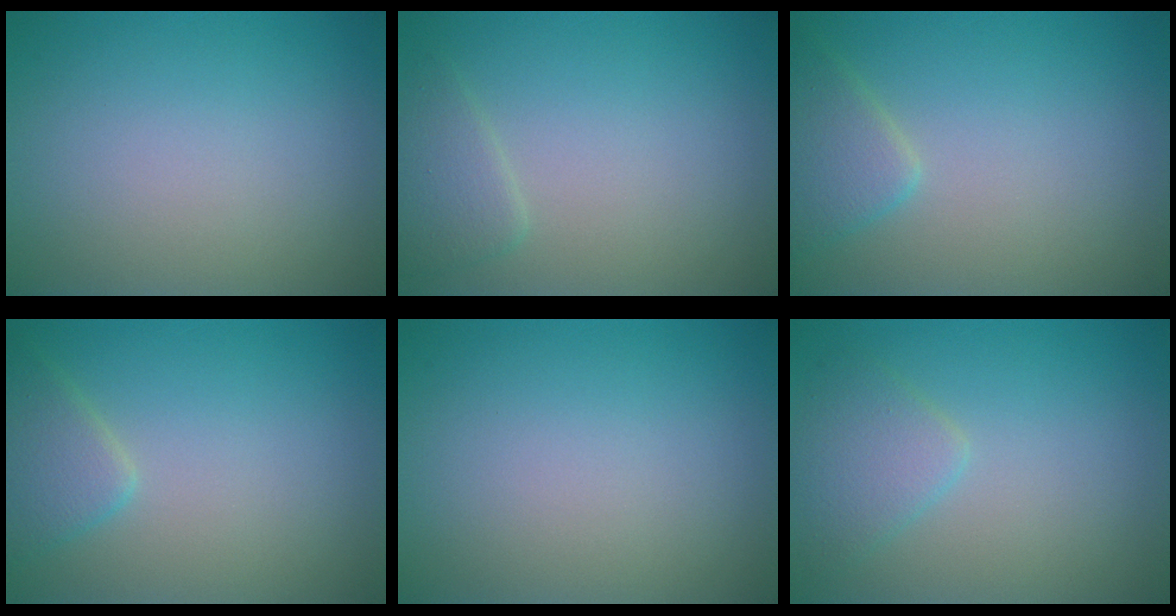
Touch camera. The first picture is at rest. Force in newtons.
{"total": 1.9, "press": 1.9, "slide": 0.1}
{"total": 2.7, "press": 2.7, "slide": 0.2}
{"total": 2.7, "press": 2.7, "slide": 0.2}
{"total": 0.0}
{"total": 2.6, "press": 2.6, "slide": 0.1}